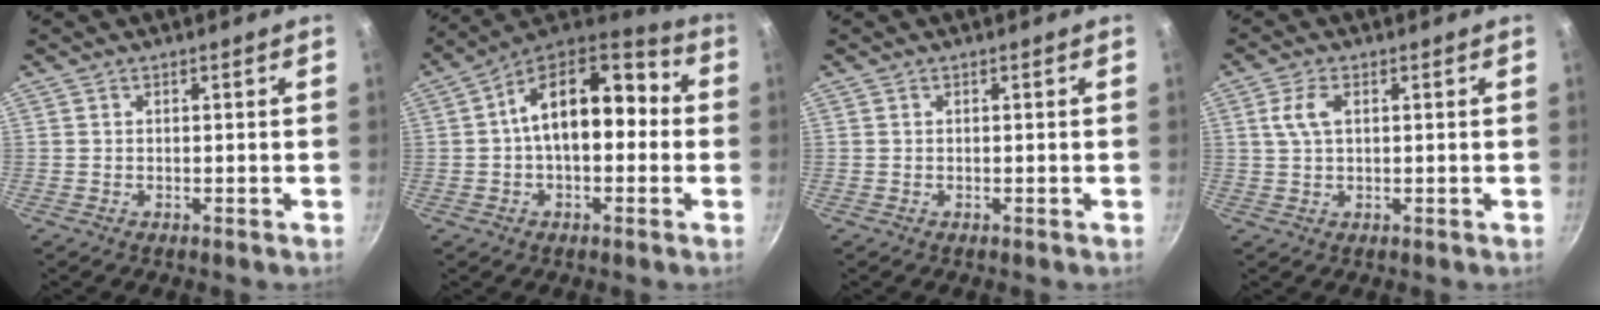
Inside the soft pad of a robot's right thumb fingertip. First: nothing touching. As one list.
[{"total": 17.7, "force": [1.1, 10.0, 14.6], "torque": [-0.199, 0.050, 0.007]}, {"total": 0.0}, {"total": 4.0, "force": [1.1, 2.1, 3.3], "torque": [-0.078, 0.008, 0.022]}]